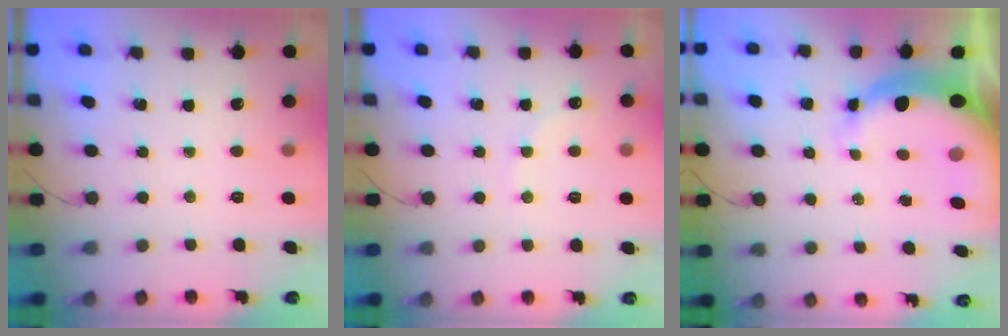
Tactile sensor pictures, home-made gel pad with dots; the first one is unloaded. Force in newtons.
{"total": 5.5, "press": 5.2, "slide": 1.5}
{"total": 10.1, "press": 9.8, "slide": 2.6}